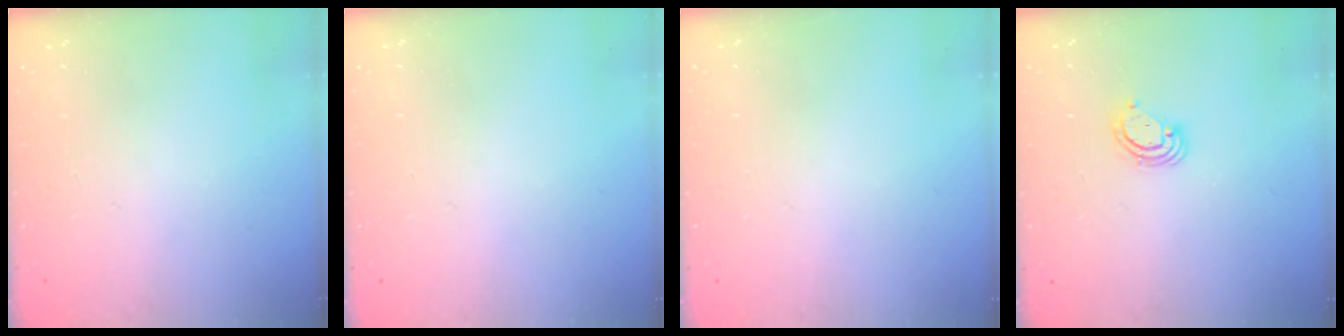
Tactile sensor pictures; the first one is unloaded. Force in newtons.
{"total": 0.0}
{"total": 0.0}
{"total": 3.7, "press": 3.7, "slide": 0.3}